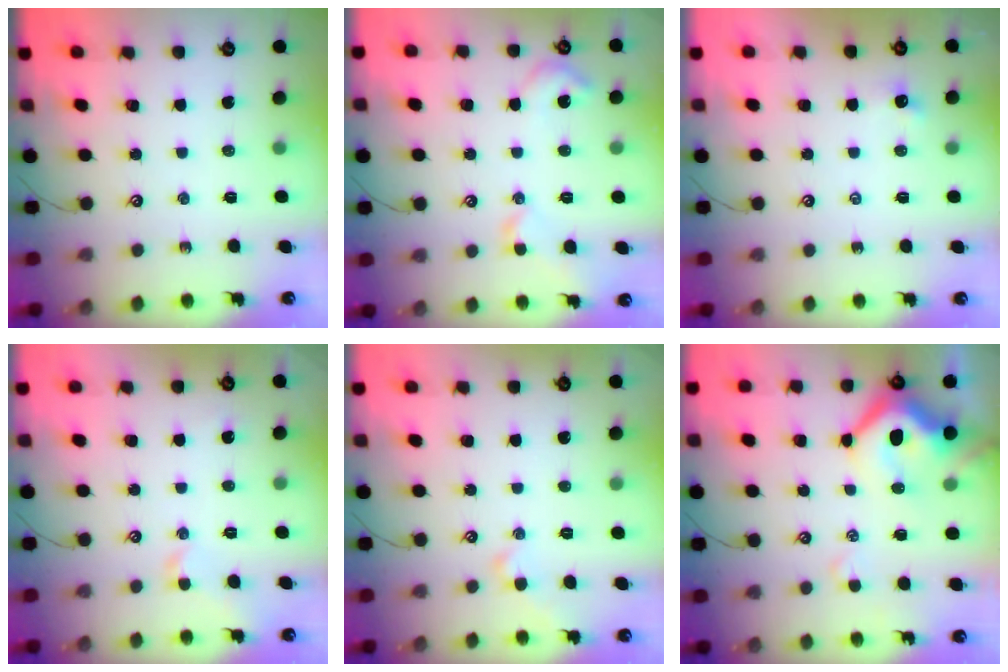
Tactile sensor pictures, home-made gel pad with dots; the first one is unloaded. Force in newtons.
{"total": 4.2, "press": 4.1, "slide": 0.9}
{"total": 2.7, "press": 2.7, "slide": 0.4}
{"total": 1.4, "press": 1.3, "slide": 0.6}
{"total": 1.6, "press": 1.5, "slide": 0.4}
{"total": 12.8, "press": 12.7, "slide": 1.9}